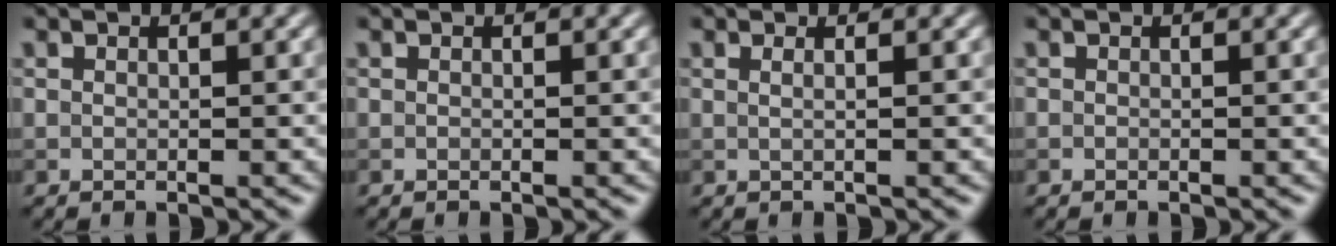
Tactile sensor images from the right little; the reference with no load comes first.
{"total": 0.0}
{"total": 1.3, "force": [0.5, 0.6, 1.1], "torque": [-0.005, -0.005, -0.007]}
{"total": 0.0}